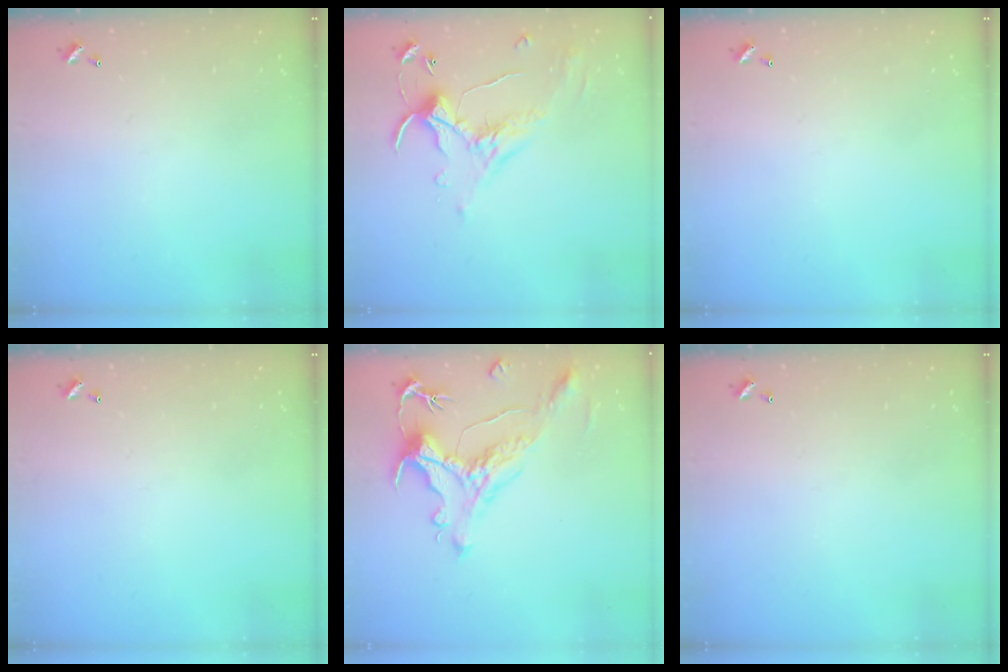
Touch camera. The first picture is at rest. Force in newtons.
{"total": 1.1, "press": 0.4, "slide": 1.0}
{"total": 0.0}
{"total": 0.0}
{"total": 1.2, "press": 0.2, "slide": 1.2}
{"total": 0.0}